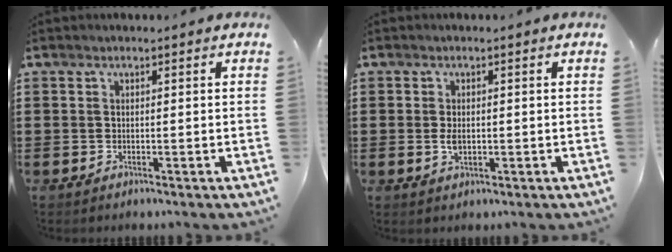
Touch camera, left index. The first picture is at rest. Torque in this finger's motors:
{"motor_torque": [0.42, 0.45, 0.19, 0.03]}